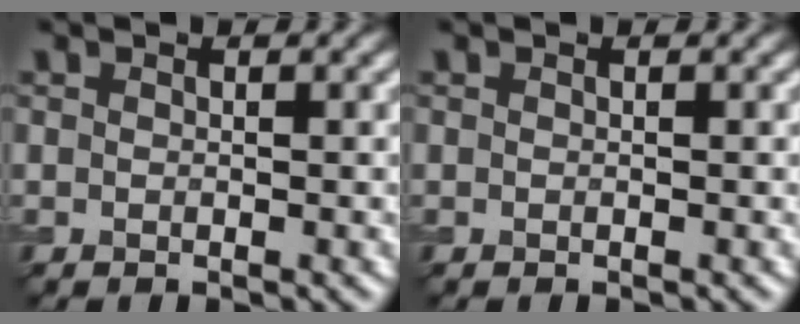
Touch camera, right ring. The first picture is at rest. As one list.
[{"total": 0.0}]